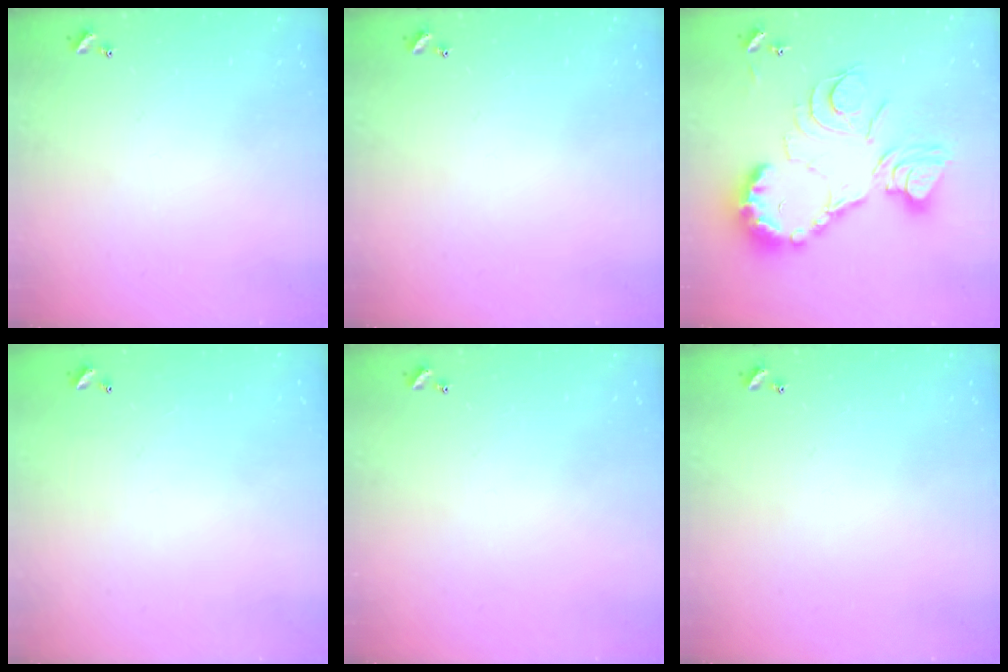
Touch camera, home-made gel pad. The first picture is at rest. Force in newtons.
{"total": 0.0}
{"total": 23.7, "press": 23.5, "slide": 2.6}
{"total": 2.9, "press": 2.9, "slide": 0.1}
{"total": 0.0}
{"total": 0.0}